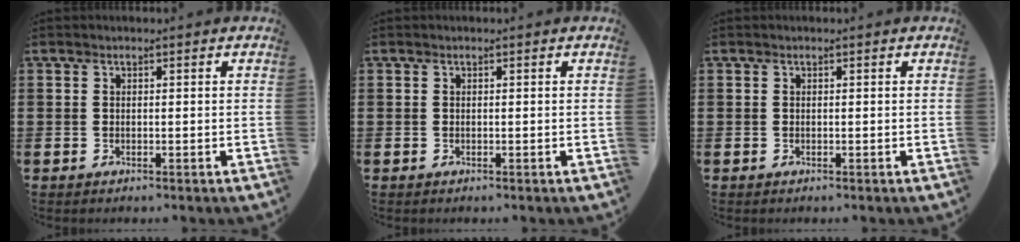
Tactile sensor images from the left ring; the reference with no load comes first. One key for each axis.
{"total": 0.0}
{"total": 0.0}